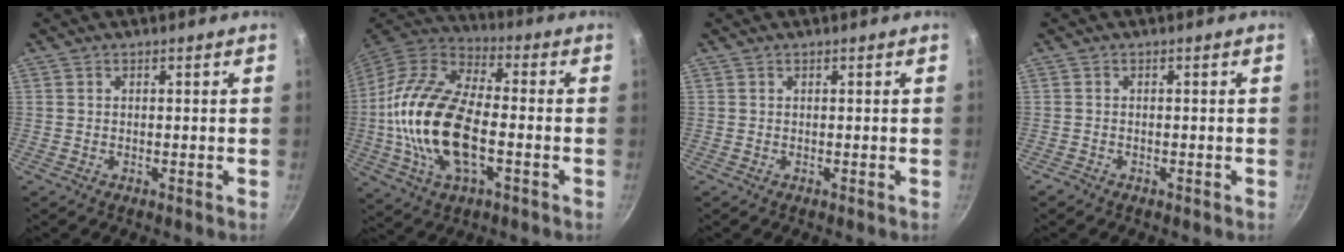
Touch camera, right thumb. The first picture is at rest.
{"total": 21.6, "force": [-3.3, 11.0, 18.3], "torque": [-0.353, 0.031, -0.071]}
{"total": 0.0}
{"total": 0.9, "force": [-0.8, 0.5, 0.2], "torque": [-0.012, 0.009, -0.014]}